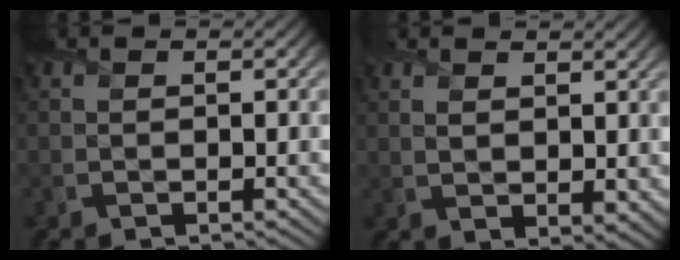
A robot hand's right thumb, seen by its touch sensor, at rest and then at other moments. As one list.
[{"total": 3.3, "force": [2.0, 1.3, 2.3], "torque": [-0.049, -0.004, 0.048]}]